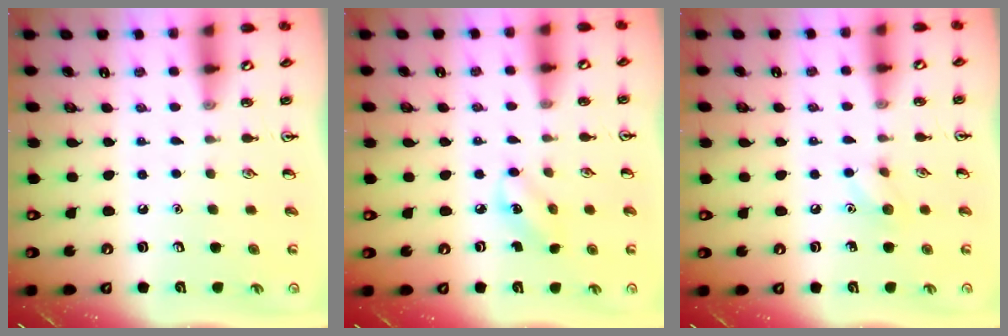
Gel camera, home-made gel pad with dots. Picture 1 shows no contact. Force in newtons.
{"total": 3.9, "press": 3.7, "slide": 1.3}
{"total": 6.8, "press": 6.5, "slide": 1.9}